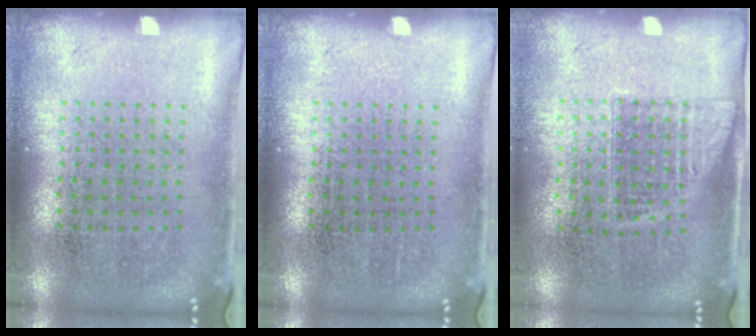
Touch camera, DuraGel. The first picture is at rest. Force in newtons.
{"total": 0.0}
{"total": 1.0, "press": 0.9, "slide": 0.6}